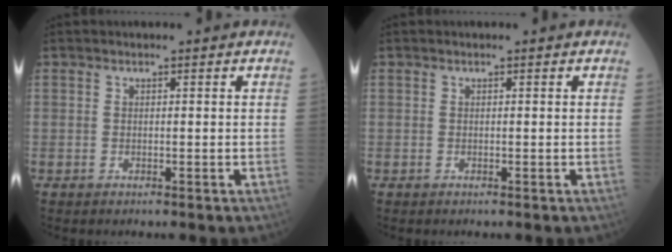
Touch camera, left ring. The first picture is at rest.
{"total": 0.0}